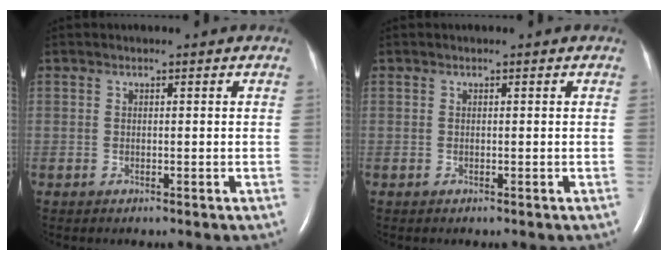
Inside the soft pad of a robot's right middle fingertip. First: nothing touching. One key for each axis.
{"total": 0.0}